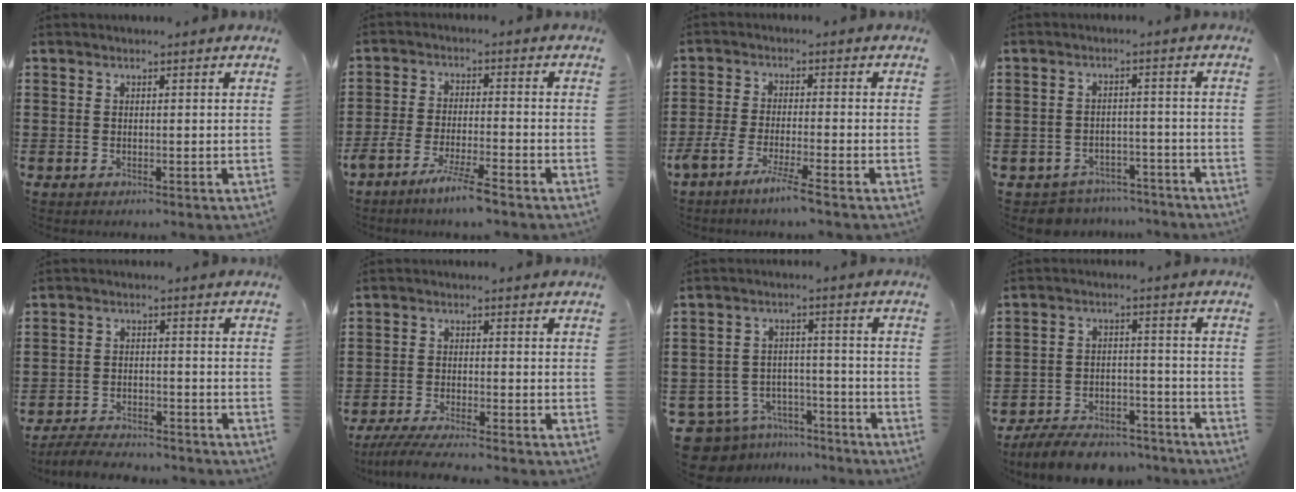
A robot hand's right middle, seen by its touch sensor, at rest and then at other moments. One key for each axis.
{"total": 5.6, "fx": -4.5, "fy": 0.1, "fz": 3.3, "tx": -0.072, "ty": -0.014, "tz": -0.085}
{"total": 4.7, "fx": -3.7, "fy": -0.3, "fz": 2.9, "tx": -0.067, "ty": -0.018, "tz": -0.072}
{"total": 3.8, "fx": -3.7, "fy": 0.9, "fz": -0.5, "tx": -0.001, "ty": 0.002, "tz": -0.080}
{"total": 4.2, "fx": -4.1, "fy": 0.6, "fz": 0.5, "tx": -0.017, "ty": 0.001, "tz": -0.086}
{"total": 4.0, "fx": -3.7, "fy": 0.1, "fz": 1.5, "tx": -0.038, "ty": -0.014, "tz": -0.074}
{"total": 7.6, "fx": -7.1, "fy": 2.7, "fz": 0.9, "tx": -0.044, "ty": 0.017, "tz": -0.146}
{"total": 7.1, "fx": -6.8, "fy": 1.7, "fz": 1.6, "tx": -0.029, "ty": 0.016, "tz": -0.131}